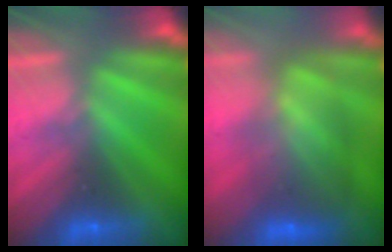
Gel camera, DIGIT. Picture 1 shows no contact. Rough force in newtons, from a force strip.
{"total": 8.9}